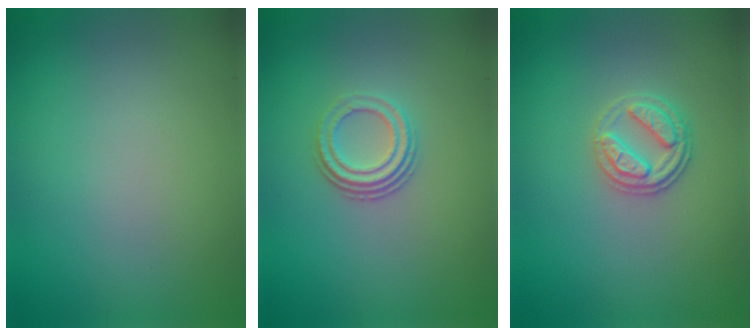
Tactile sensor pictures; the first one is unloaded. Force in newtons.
{"total": 3.0, "press": 2.1, "slide": 2.1}
{"total": 2.6, "press": 2.5, "slide": 0.8}